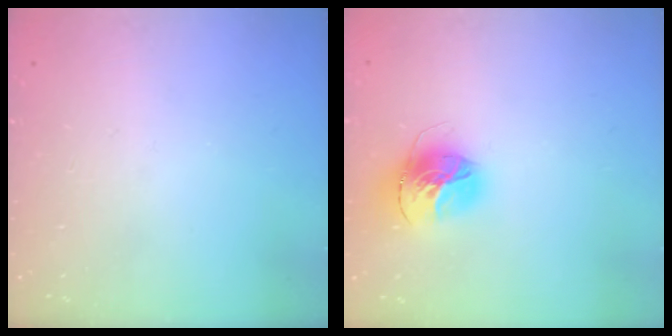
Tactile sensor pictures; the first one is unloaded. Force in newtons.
{"total": 15.4, "press": 15.3, "slide": 1.7}